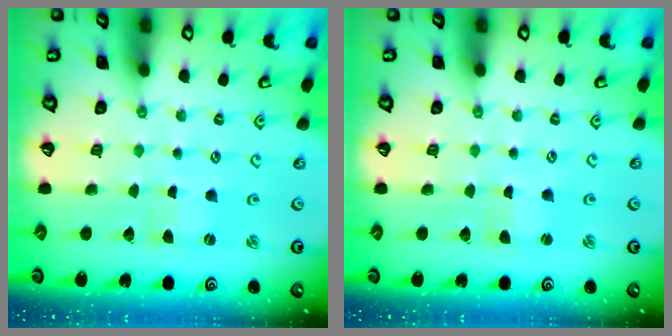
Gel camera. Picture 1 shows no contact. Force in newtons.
{"total": 1.1, "press": 1.1, "slide": 0.1}